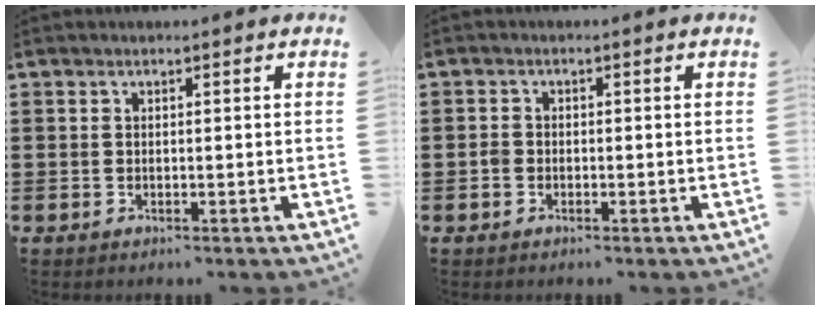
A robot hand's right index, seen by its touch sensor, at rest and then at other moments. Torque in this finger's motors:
{"motor_torque": [0.19, -0.17, 0.04, 0.04]}